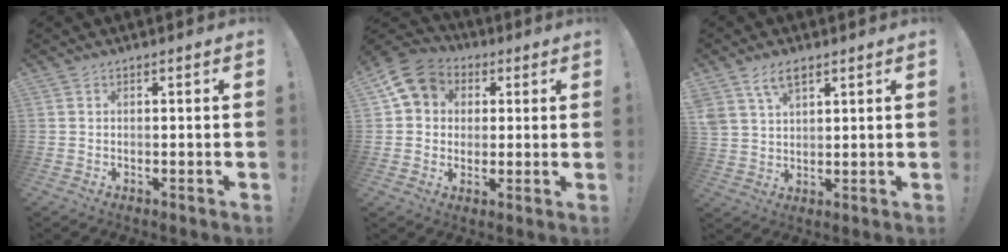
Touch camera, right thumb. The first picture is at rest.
{"total": 10.8, "force": [3.7, 9.1, 4.6], "torque": [-0.064, -0.010, 0.076]}
{"total": 7.2, "force": [4.4, 4.1, 3.9], "torque": [-0.072, -0.009, 0.085]}